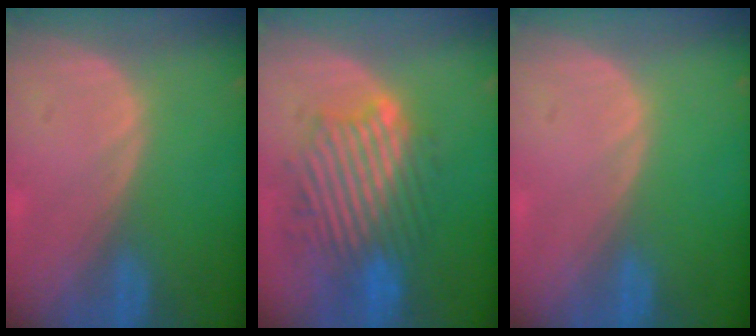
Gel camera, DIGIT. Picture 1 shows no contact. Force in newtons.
{"total": 10.1, "press": 9.7, "slide": 2.6}
{"total": 0.0}